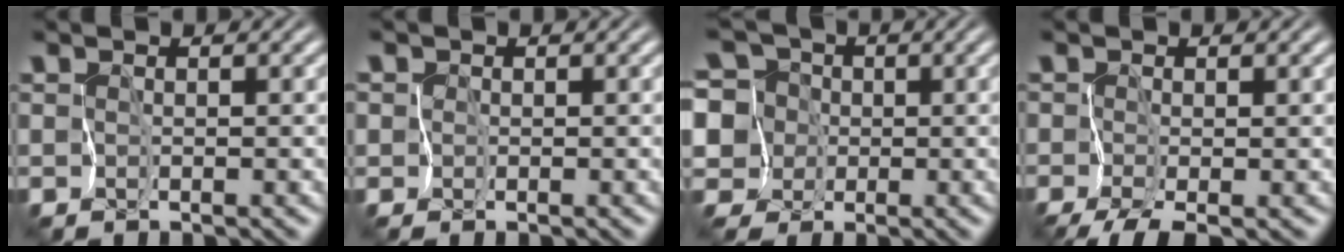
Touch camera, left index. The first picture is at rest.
{"total": 0.9, "force": [0.1, 0.9, -0.1], "torque": [0.010, 0.003, 0.002]}
{"total": 9.4, "force": [1.2, 8.6, 3.5], "torque": [-0.080, 0.036, -0.014]}
{"total": 3.0, "force": [-1.7, 1.0, 2.2], "torque": [-0.038, 0.001, -0.032]}